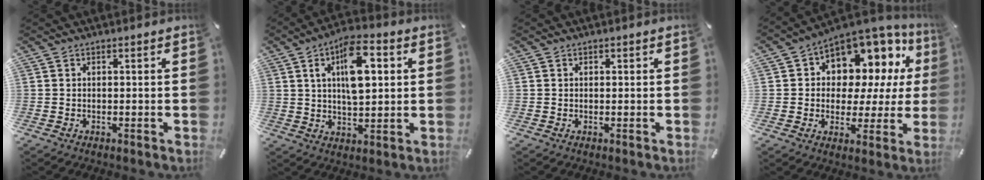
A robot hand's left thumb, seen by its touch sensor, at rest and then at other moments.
{"total": 12.3, "force": [4.1, 6.0, 9.9], "torque": [-0.162, -0.005, 0.066]}
{"total": 0.6, "force": [0.1, 0.6, 0.0], "torque": [0.002, 0.007, -0.001]}
{"total": 10.3, "force": [5.5, 7.6, 4.4], "torque": [-0.073, -0.061, 0.102]}